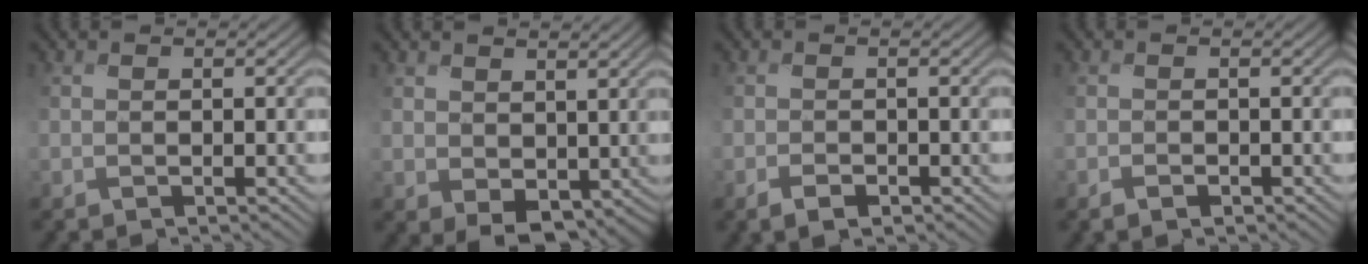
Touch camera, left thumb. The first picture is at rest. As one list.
[{"total": 3.8, "force": [1.2, 2.6, 2.6], "torque": [-0.063, -0.011, 0.029]}, {"total": 1.6, "force": [-1.1, 0.6, 0.9], "torque": [-0.015, 0.000, -0.022]}, {"total": 0.7, "force": [-0.6, 0.1, 0.3], "torque": [-0.002, 0.001, -0.013]}]